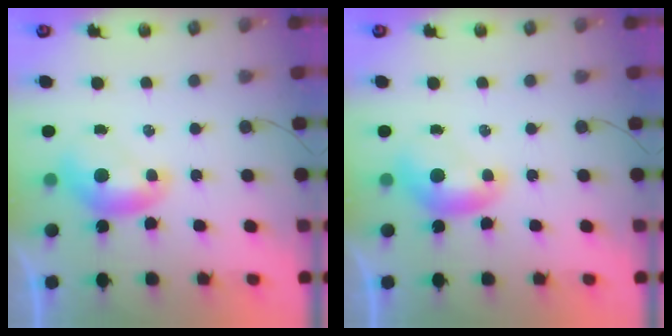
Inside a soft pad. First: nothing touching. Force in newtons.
{"total": 0.0}